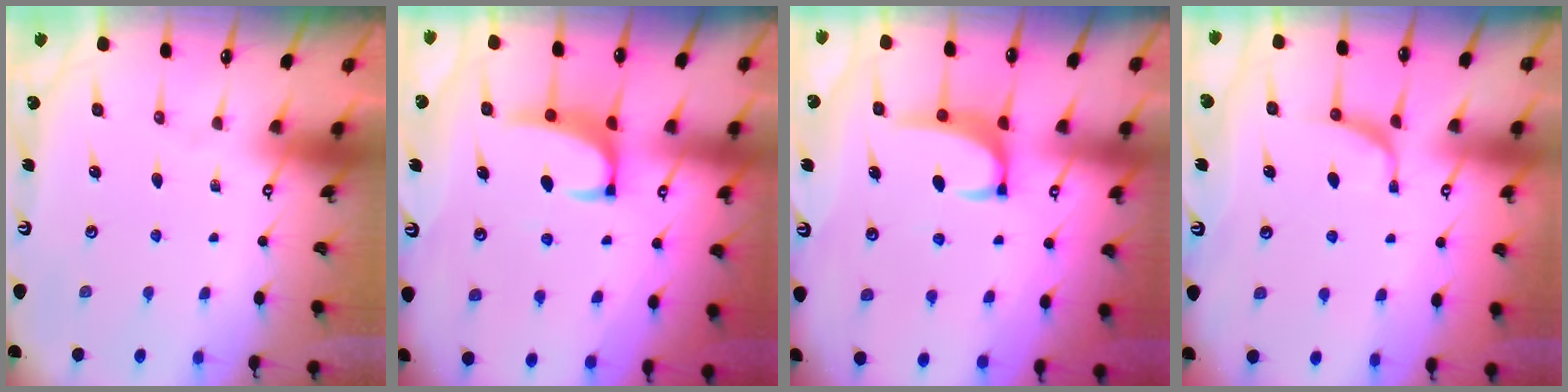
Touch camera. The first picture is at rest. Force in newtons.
{"total": 2.9, "press": 2.8, "slide": 0.7}
{"total": 2.9, "press": 2.9, "slide": 0.5}
{"total": 1.7, "press": 1.5, "slide": 0.9}